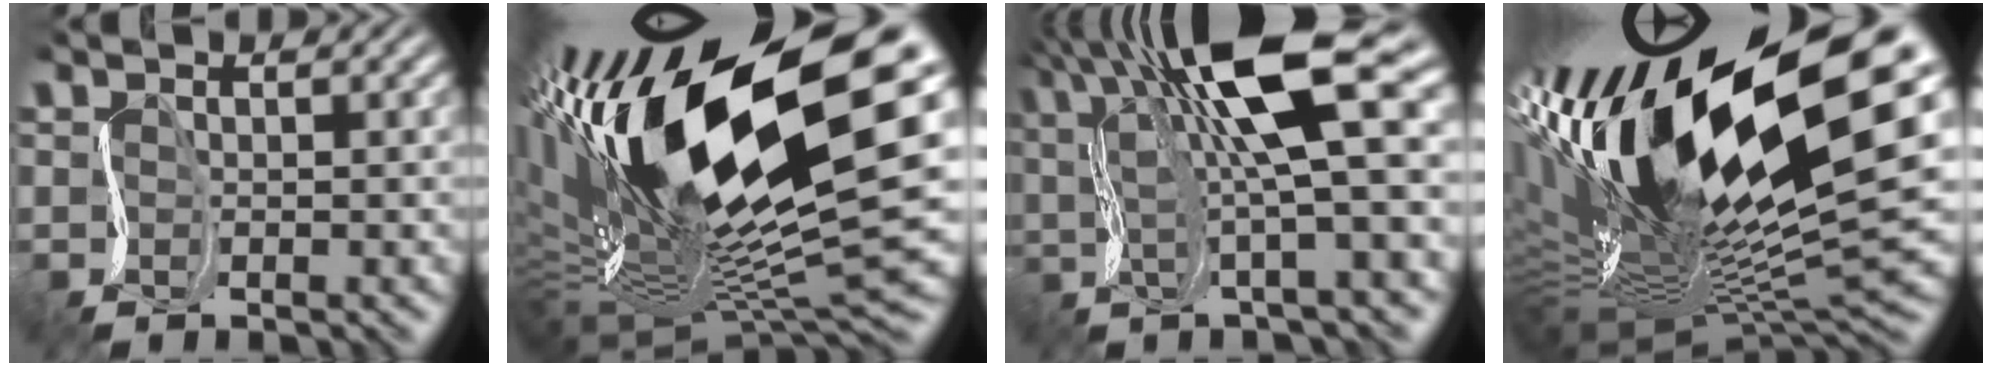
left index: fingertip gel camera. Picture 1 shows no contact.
{"total": 17.4, "force": [5.1, 6.2, 15.5], "torque": [-0.295, 0.000, 0.089]}
{"total": 11.9, "force": [4.7, 2.2, 10.7], "torque": [-0.173, 0.020, 0.080]}
{"total": 18.2, "force": [4.5, 4.9, 17.0], "torque": [-0.311, -0.003, 0.079]}